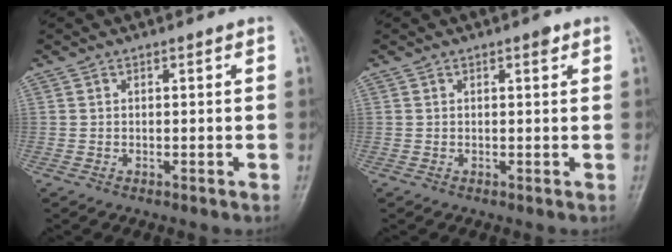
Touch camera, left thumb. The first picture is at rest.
{"total": 1.1, "force": [0.7, 0.4, 0.8], "torque": [-0.009, -0.001, 0.008]}